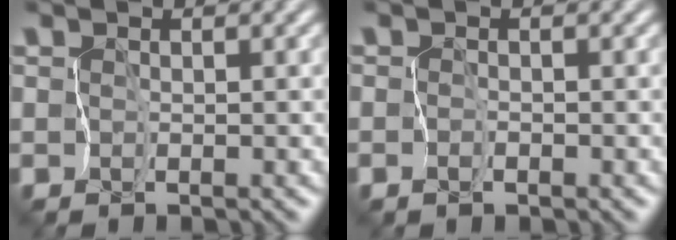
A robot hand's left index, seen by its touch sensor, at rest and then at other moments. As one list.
[{"total": 0.0}]